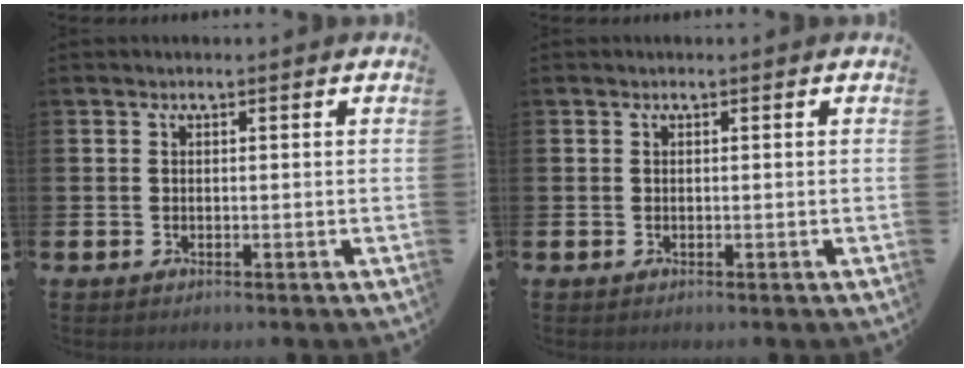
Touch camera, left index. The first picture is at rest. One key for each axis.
{"total": 0.0}